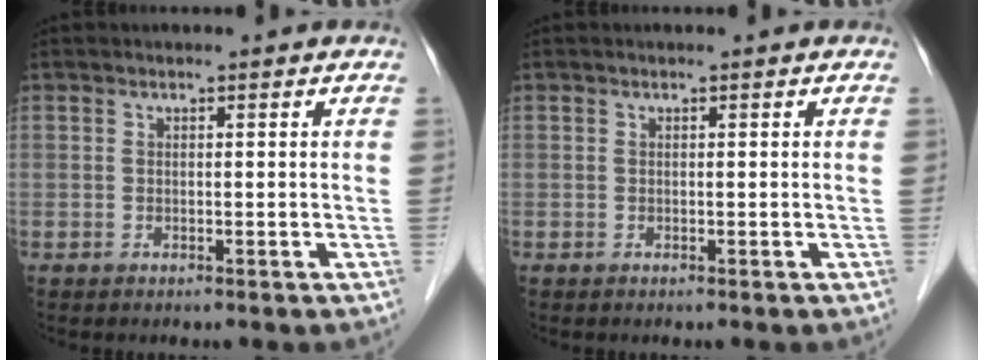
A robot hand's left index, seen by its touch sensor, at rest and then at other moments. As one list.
[{"total": 0.0}]